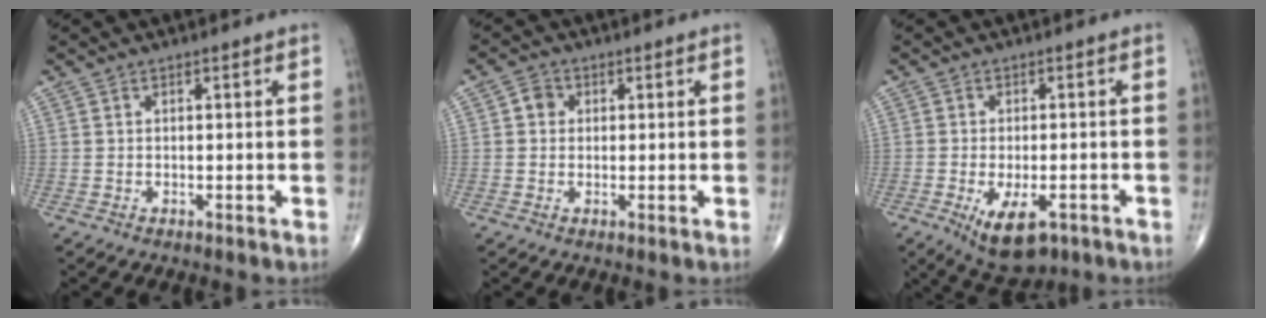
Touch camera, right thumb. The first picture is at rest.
{"total": 2.7, "force": [0.4, 2.4, 1.1], "torque": [-0.004, 0.003, 0.001]}
{"total": 8.8, "force": [-4.0, 4.2, 6.7], "torque": [-0.104, 0.001, -0.054]}